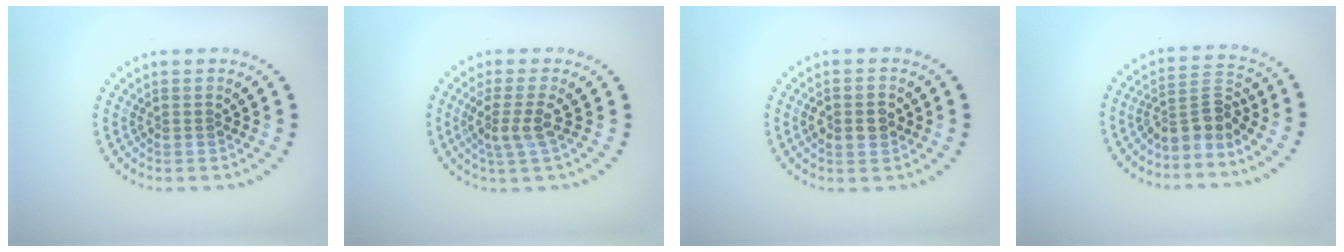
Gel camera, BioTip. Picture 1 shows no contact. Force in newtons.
{"total": 2.5, "press": 1.9, "slide": 1.6}
{"total": 2.9, "press": 2.9, "slide": 0.2}
{"total": 3.3, "press": 2.4, "slide": 2.2}